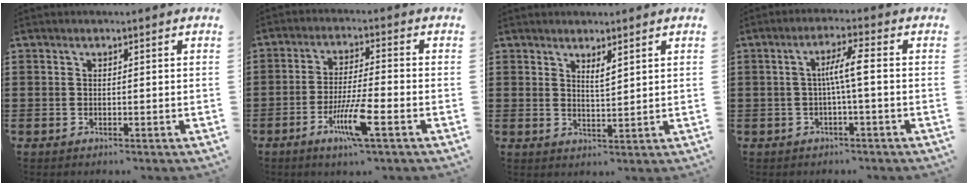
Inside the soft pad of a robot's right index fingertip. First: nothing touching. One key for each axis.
{"total": 8.0, "fx": -3.7, "fy": 1.0, "fz": 7.0, "tx": -0.144, "ty": -0.012, "tz": -0.071}
{"total": 2.1, "fx": 1.7, "fy": 0.3, "fz": 1.2, "tx": -0.025, "ty": 0.003, "tz": 0.030}
{"total": 4.7, "fx": -0.4, "fy": 0.1, "fz": 4.7, "tx": -0.088, "ty": 0.003, "tz": -0.014}